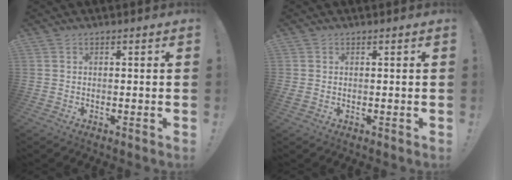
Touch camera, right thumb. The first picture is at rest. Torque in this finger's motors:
{"motor_torque": [-0.09, 0.39, 0.11, -0.19, -0.04]}